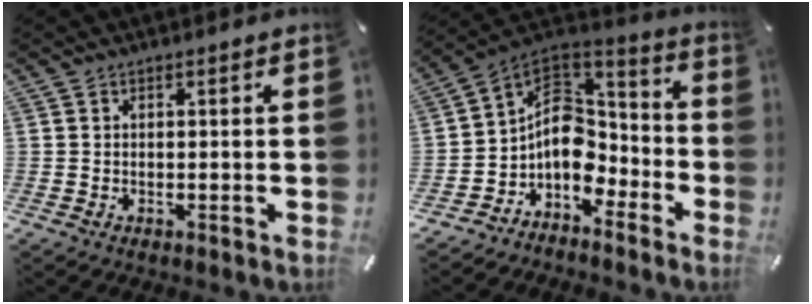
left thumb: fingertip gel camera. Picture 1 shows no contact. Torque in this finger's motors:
{"motor_torque": [-0.50, 1.59, 0.41, 0.00, 0.28]}